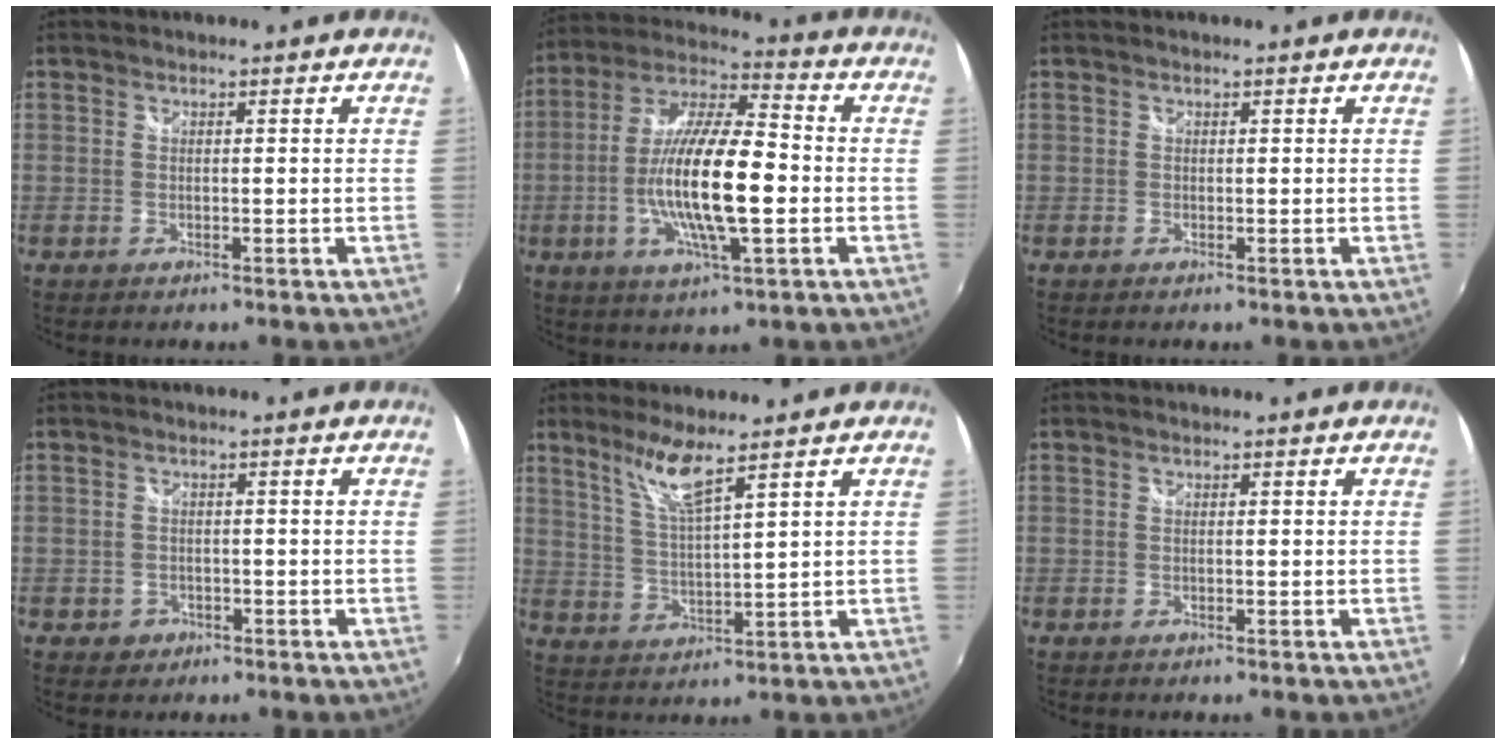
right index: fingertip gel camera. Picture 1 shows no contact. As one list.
[{"total": 17.0, "force": [-3.1, 4.0, 16.3], "torque": [-0.312, -0.004, -0.062]}, {"total": 0.0}, {"total": 2.6, "force": [-1.0, 2.4, 0.6], "torque": [-0.016, 0.001, -0.012]}, {"total": 6.5, "force": [4.8, -0.2, 4.4], "torque": [-0.087, -0.001, 0.098]}, {"total": 0.0}]